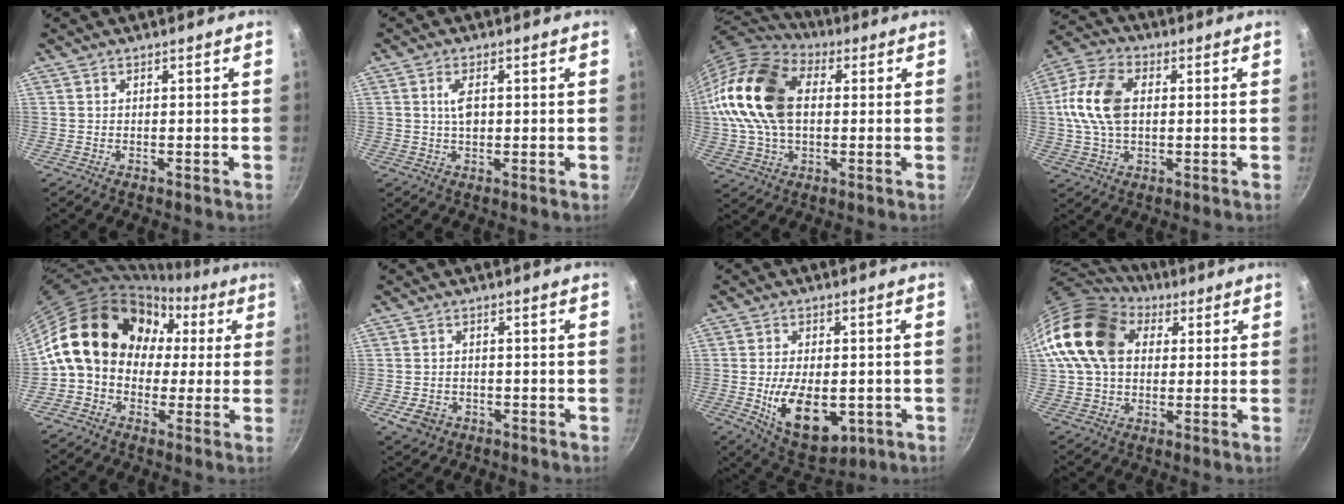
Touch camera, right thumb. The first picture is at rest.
{"total": 3.8, "force": [0.5, 1.9, 3.2], "torque": [-0.051, 0.005, 0.009]}
{"total": 20.4, "force": [2.6, 13.7, 14.9], "torque": [-0.281, 0.028, 0.039]}
{"total": 13.3, "force": [1.3, 8.6, 10.1], "torque": [-0.187, 0.019, 0.012]}
{"total": 17.9, "force": [1.6, 14.6, 10.3], "torque": [-0.135, 0.057, 0.013]}
{"total": 4.9, "force": [-1.9, 3.9, 2.3], "torque": [-0.040, 0.015, -0.023]}
{"total": 14.5, "force": [-3.1, 8.3, 11.5], "torque": [-0.164, -0.004, -0.033]}
{"total": 17.7, "force": [4.5, 13.1, 11.0], "torque": [-0.189, 0.021, 0.069]}